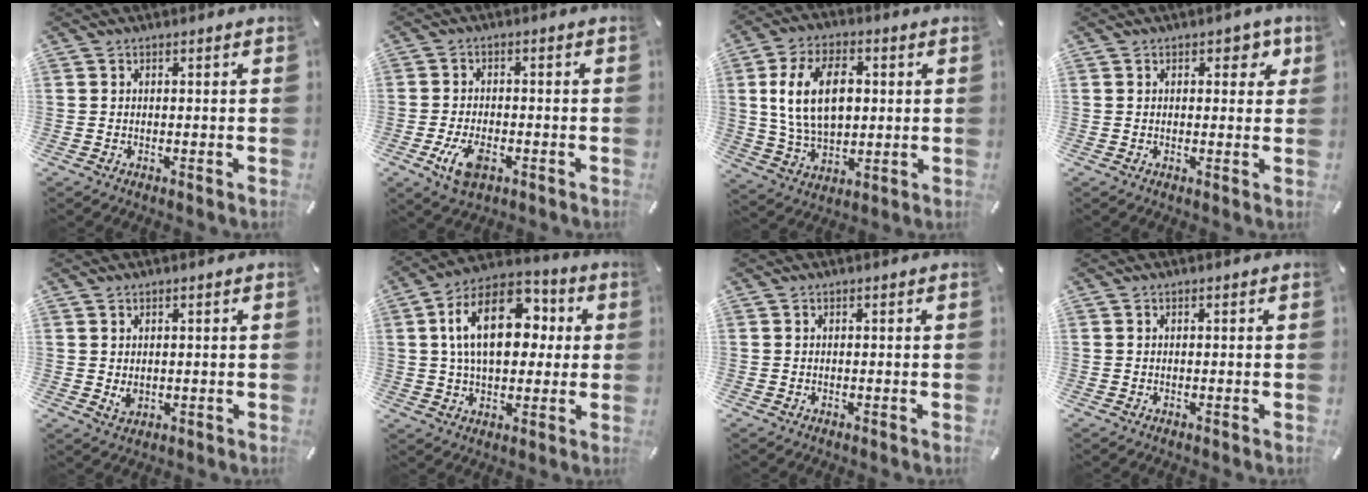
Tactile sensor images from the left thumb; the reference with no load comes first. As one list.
[{"total": 6.7, "force": [-2.8, 3.7, 4.9], "torque": [-0.115, 0.003, -0.055]}, {"total": 14.3, "force": [2.5, 9.2, 10.7], "torque": [-0.224, 0.007, 0.042]}, {"total": 3.5, "force": [1.4, 2.2, 2.3], "torque": [-0.018, -0.002, 0.015]}, {"total": 2.2, "force": [0.4, 1.8, 1.3], "torque": [-0.014, 0.000, 0.007]}, {"total": 18.6, "force": [3.9, 11.6, 14.0], "torque": [-0.253, 0.006, 0.064]}, {"total": 0.0}, {"total": 0.0}]